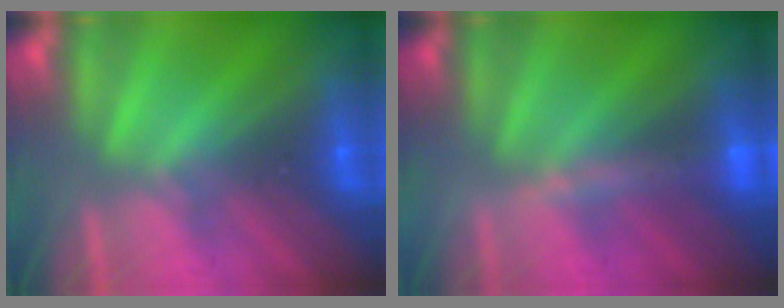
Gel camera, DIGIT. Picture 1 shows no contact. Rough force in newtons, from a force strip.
{"total": 3.8}